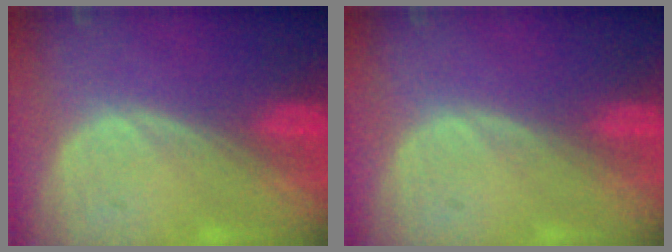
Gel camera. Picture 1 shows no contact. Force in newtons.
{"total": 0.0}